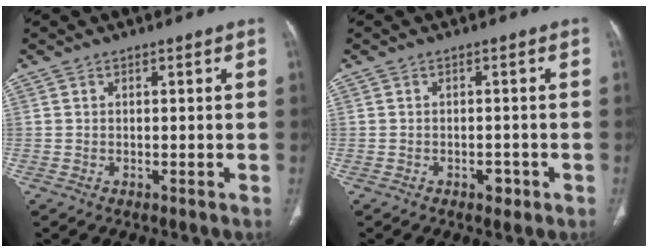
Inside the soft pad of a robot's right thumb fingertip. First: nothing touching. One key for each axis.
{"total": 2.0, "fx": -1.1, "fy": 1.3, "fz": 1.2, "tx": -0.009, "ty": 0.004, "tz": -0.012}